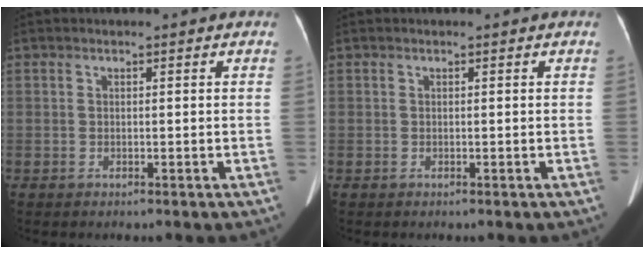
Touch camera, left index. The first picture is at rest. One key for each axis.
{"total": 0.0}